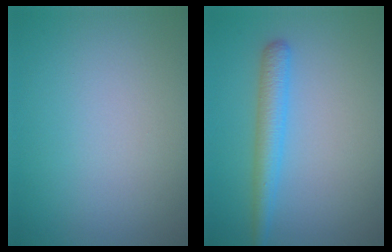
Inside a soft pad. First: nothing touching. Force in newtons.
{"total": 3.0, "press": 3.0, "slide": 0.2}